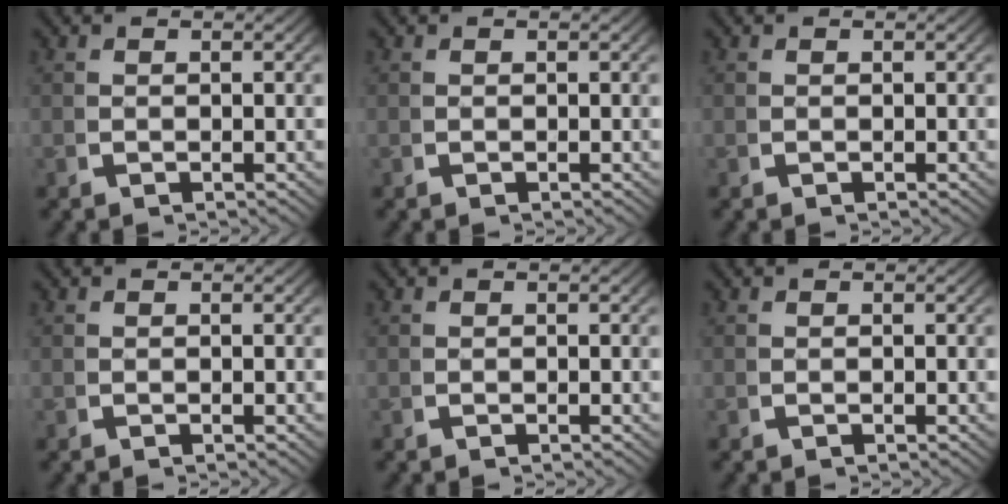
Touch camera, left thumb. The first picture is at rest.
{"total": 0.0}
{"total": 0.0}
{"total": 0.0}
{"total": 0.0}
{"total": 0.0}